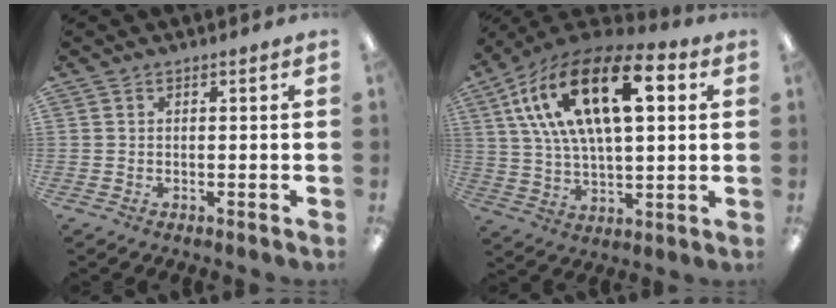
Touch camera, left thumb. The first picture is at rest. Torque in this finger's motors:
{"motor_torque": [2.49, 2.51, 1.64, -1.13, 0.65]}